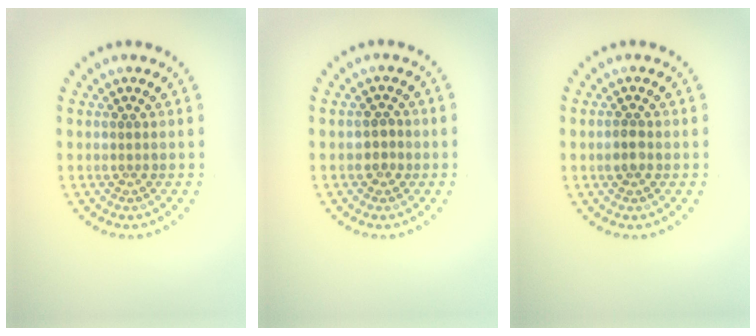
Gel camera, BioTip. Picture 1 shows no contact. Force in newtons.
{"total": 1.2, "press": 1.0, "slide": 0.5}
{"total": 1.4, "press": 1.4, "slide": 0.2}